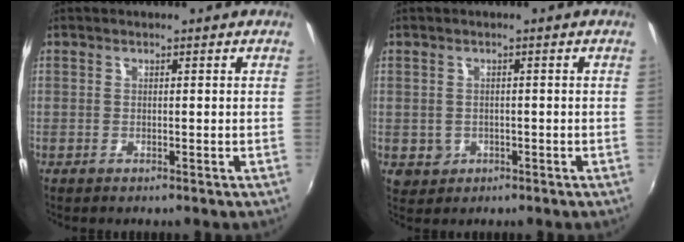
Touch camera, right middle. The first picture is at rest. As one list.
[{"total": 3.1, "force": [-0.6, 2.9, 0.9], "torque": [-0.020, -0.002, -0.003]}]